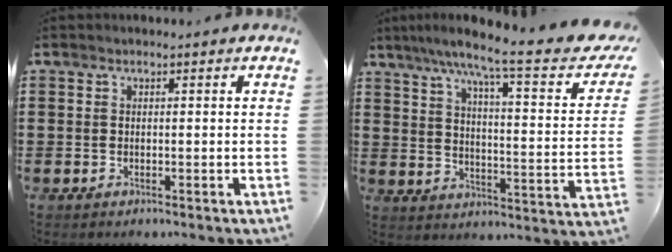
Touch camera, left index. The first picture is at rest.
{"total": 8.9, "force": [6.4, -0.2, 6.2], "torque": [-0.119, -0.052, 0.090]}